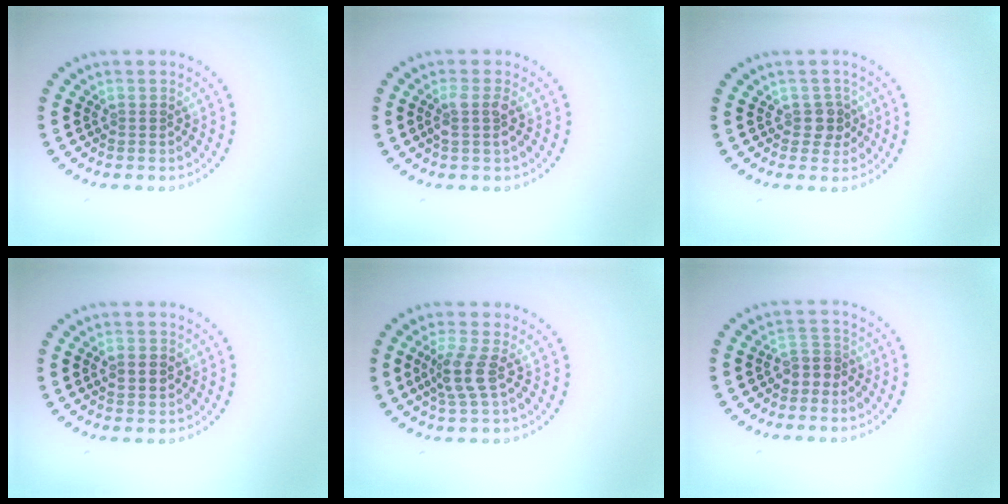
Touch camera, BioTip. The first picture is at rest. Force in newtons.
{"total": 1.7, "press": 1.4, "slide": 1.0}
{"total": 1.7, "press": 1.5, "slide": 0.8}
{"total": 2.1, "press": 2.1, "slide": 0.0}
{"total": 2.7, "press": 2.1, "slide": 1.8}
{"total": 1.9, "press": 1.6, "slide": 1.0}